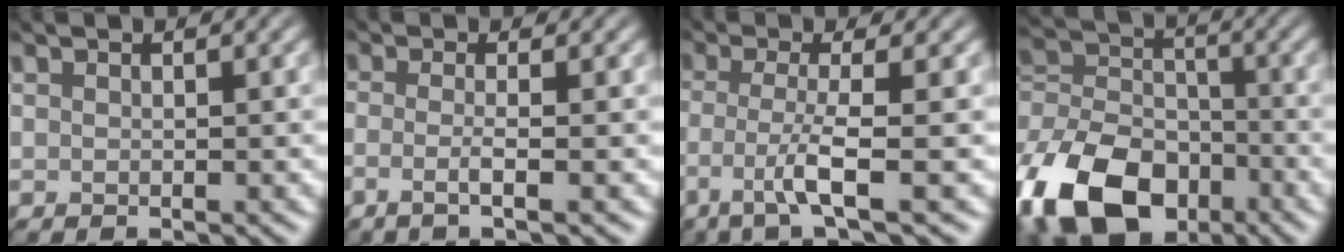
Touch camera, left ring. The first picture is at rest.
{"total": 2.4, "force": [-1.2, 0.4, 2.0], "torque": [-0.034, -0.003, -0.042]}
{"total": 4.3, "force": [-2.0, 0.6, 3.8], "torque": [-0.064, -0.017, -0.043]}
{"total": 14.5, "force": [-9.8, 8.5, 6.5], "torque": [-0.135, -0.035, -0.182]}